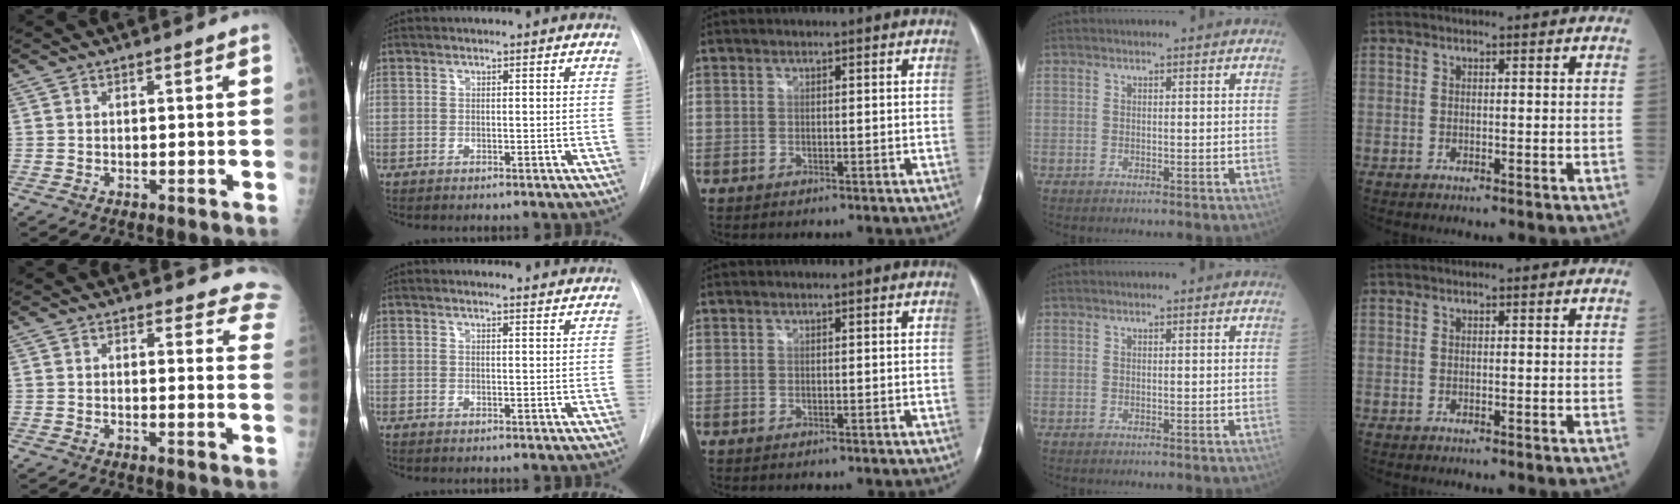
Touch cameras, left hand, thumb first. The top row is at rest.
{"thumb": {"total": 11.2, "force": [10.4, 3.8, 1.7], "torque": [0.041, -0.070, 0.075]}, "index": {"total": 6.3, "force": [6.2, 0.6, 0.8], "torque": [-0.007, 0.005, 0.058]}}